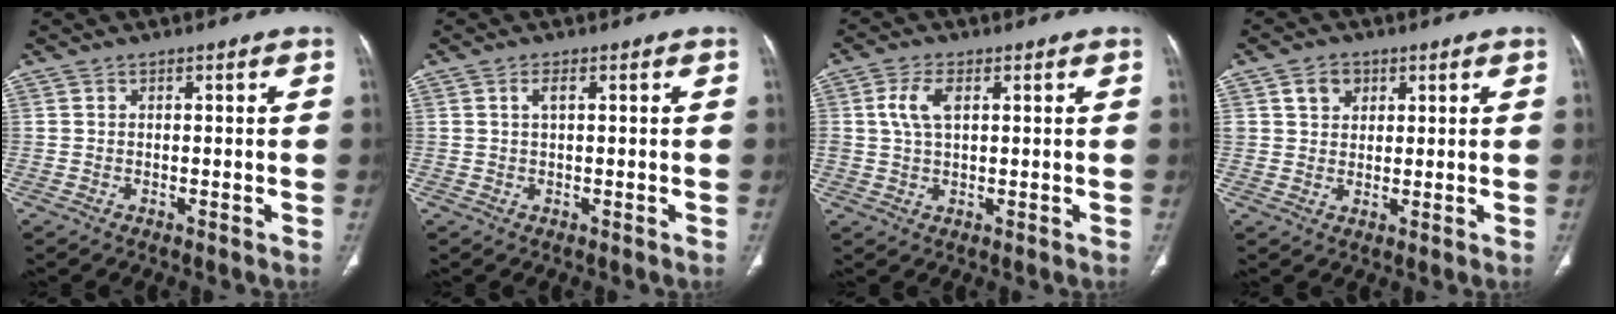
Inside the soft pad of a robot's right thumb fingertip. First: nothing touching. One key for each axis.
{"total": 1.4, "fx": 0.4, "fy": 0.4, "fz": 1.3, "tx": -0.030, "ty": 0.003, "tz": 0.008}
{"total": 5.2, "fx": 1.4, "fy": 2.8, "fz": 4.2, "tx": -0.095, "ty": 0.005, "tz": 0.026}
{"total": 4.9, "fx": 1.9, "fy": 4.1, "fz": 1.8, "tx": -0.005, "ty": -0.005, "tz": 0.031}